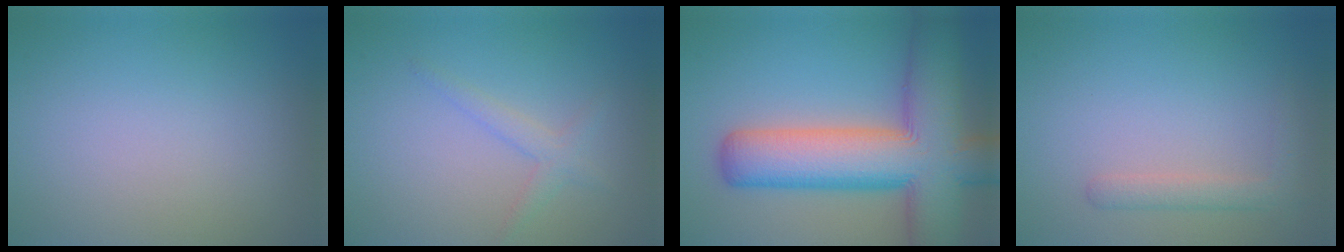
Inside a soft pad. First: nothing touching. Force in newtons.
{"total": 1.6, "press": 1.6, "slide": 0.1}
{"total": 13.0, "press": 13.0, "slide": 0.6}
{"total": 1.9, "press": 1.9, "slide": 0.1}